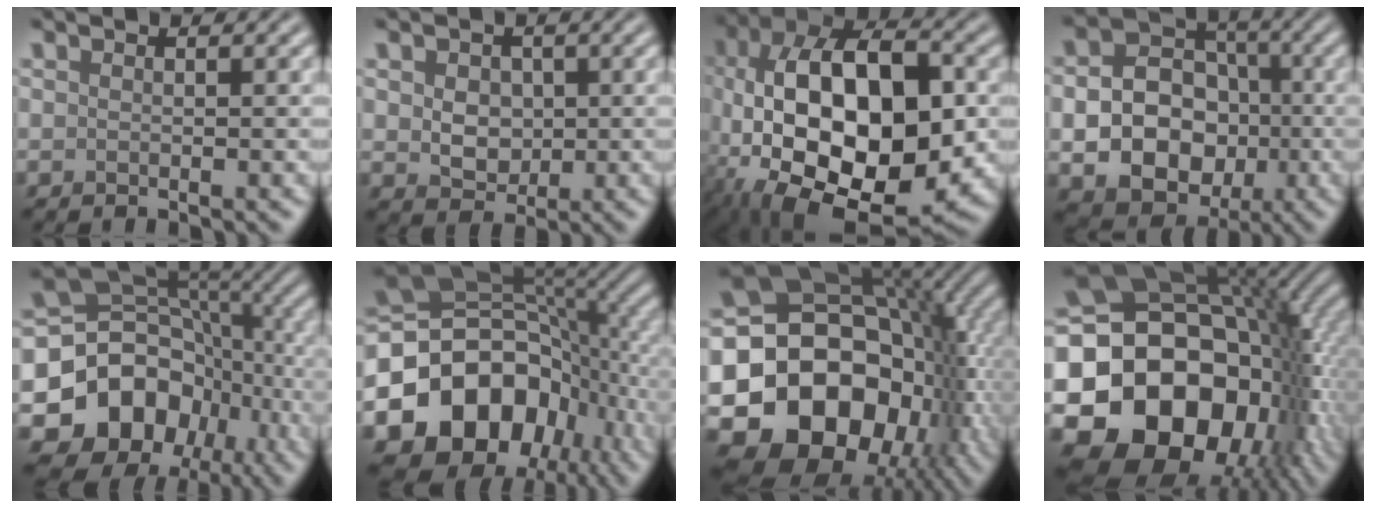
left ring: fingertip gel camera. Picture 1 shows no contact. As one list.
[{"total": 3.3, "force": [0.4, 2.6, 2.1], "torque": [-0.036, 0.003, 0.003]}, {"total": 17.6, "force": [-3.2, 9.5, 14.4], "torque": [-0.230, 0.003, -0.043]}, {"total": 12.1, "force": [-2.2, 10.3, 6.1], "torque": [-0.091, -0.019, -0.056]}, {"total": 13.1, "force": [-4.5, 10.6, 6.3], "torque": [-0.132, -0.007, -0.084]}, {"total": 15.6, "force": [-5.0, 11.7, 9.0], "torque": [-0.166, -0.009, -0.094]}, {"total": 18.1, "force": [-4.2, 14.0, 10.7], "torque": [-0.189, -0.017, -0.068]}, {"total": 21.3, "force": [-4.3, 16.0, 13.5], "torque": [-0.233, -0.034, -0.065]}]